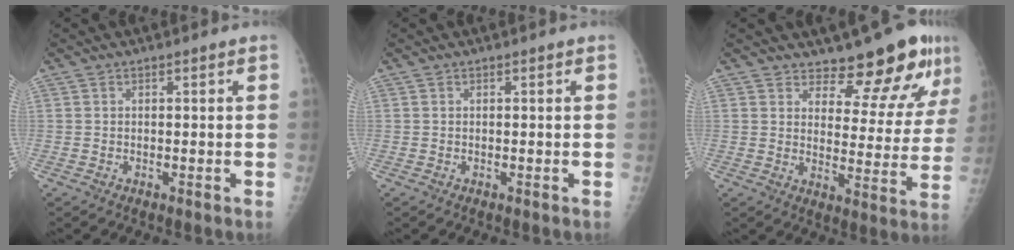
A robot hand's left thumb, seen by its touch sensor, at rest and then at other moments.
{"total": 0.0}
{"total": 12.7, "force": [10.6, 4.0, 5.7], "torque": [-0.038, -0.090, 0.136]}